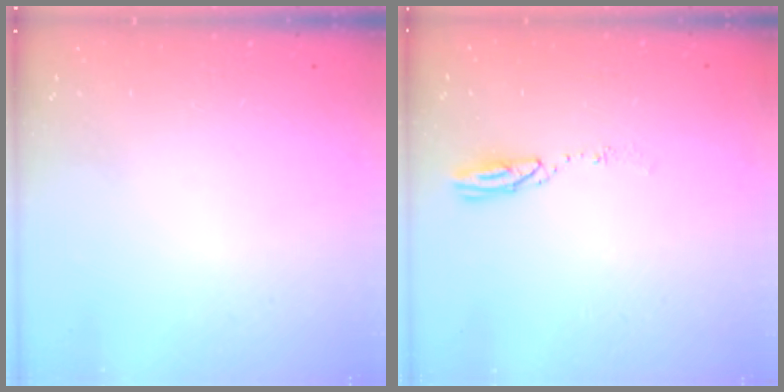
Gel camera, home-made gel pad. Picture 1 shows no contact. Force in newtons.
{"total": 4.3, "press": 4.3, "slide": 0.4}